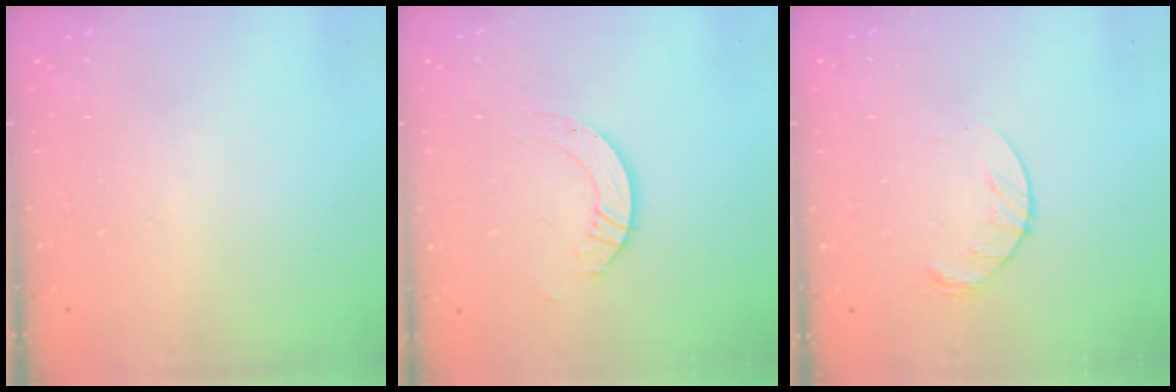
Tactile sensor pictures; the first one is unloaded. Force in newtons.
{"total": 4.4, "press": 4.4, "slide": 0.0}
{"total": 6.0, "press": 6.0, "slide": 0.8}